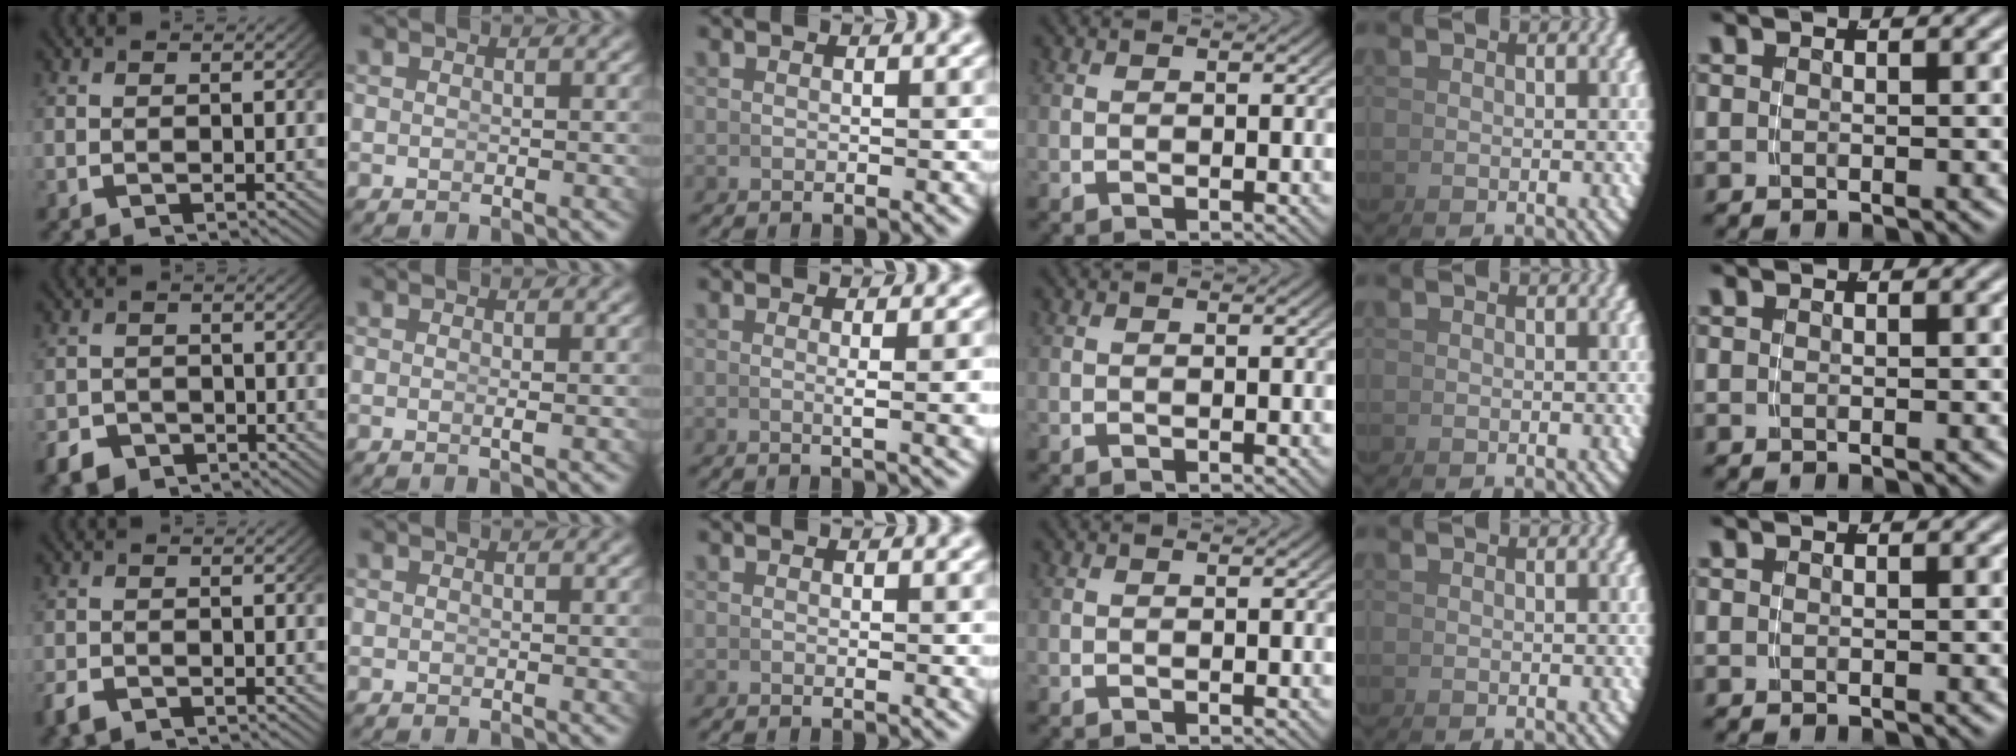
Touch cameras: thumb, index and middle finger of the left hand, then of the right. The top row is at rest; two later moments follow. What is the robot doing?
{"motion": "grasp_and_lifting", "object": "calculator"}